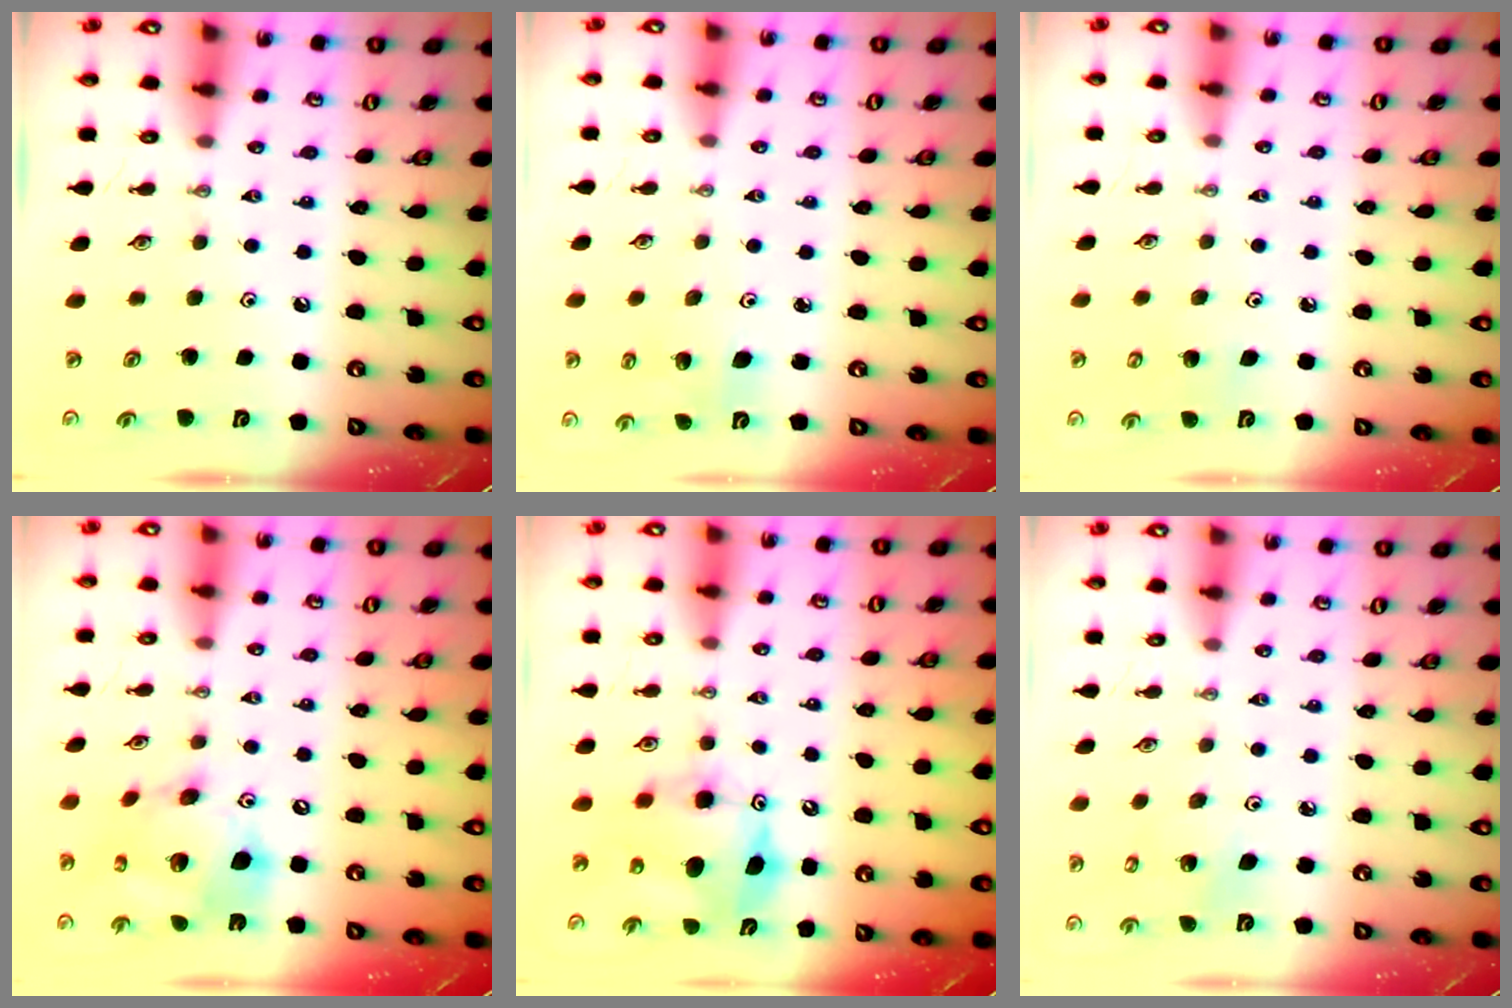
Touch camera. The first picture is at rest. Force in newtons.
{"total": 4.3, "press": 3.9, "slide": 2.0}
{"total": 4.0, "press": 4.0, "slide": 0.2}
{"total": 15.7, "press": 15.6, "slide": 1.9}
{"total": 9.7, "press": 9.6, "slide": 0.5}
{"total": 3.2, "press": 3.2, "slide": 0.1}